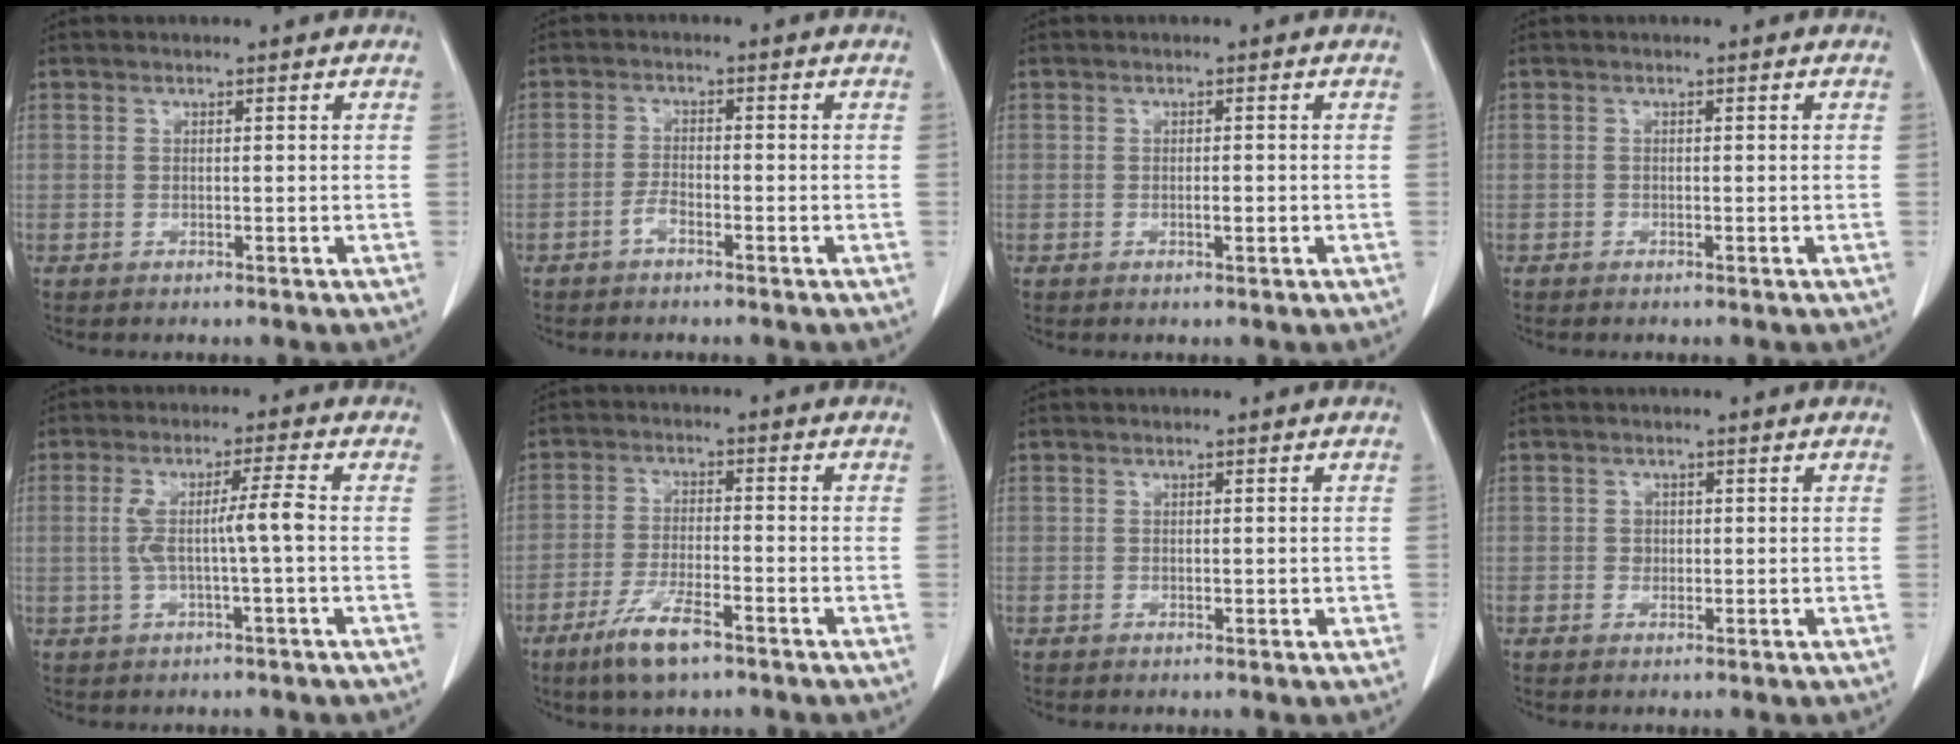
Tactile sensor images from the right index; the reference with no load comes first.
{"total": 2.4, "force": [-1.5, 1.0, 1.6], "torque": [-0.030, 0.007, -0.030]}
{"total": 1.5, "force": [-0.4, 0.5, 1.3], "torque": [-0.026, 0.000, -0.004]}
{"total": 0.6, "force": [-0.3, 0.5, 0.2], "torque": [-0.002, 0.003, -0.006]}
{"total": 6.1, "force": [-0.4, 0.1, 6.1], "torque": [-0.121, 0.016, -0.003]}
{"total": 8.1, "force": [-5.2, 1.9, 5.8], "torque": [-0.118, -0.011, -0.091]}
{"total": 1.3, "force": [-0.1, 0.8, 1.0], "torque": [-0.021, 0.002, 0.001]}
{"total": 1.7, "force": [0.0, 1.6, 0.7], "torque": [-0.011, 0.008, 0.004]}